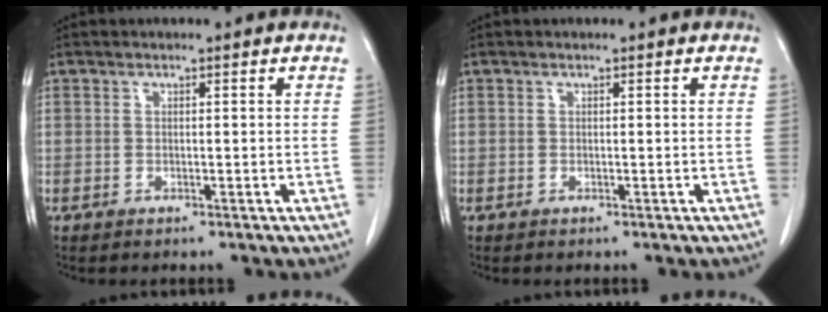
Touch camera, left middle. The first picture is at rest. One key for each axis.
{"total": 0.0}